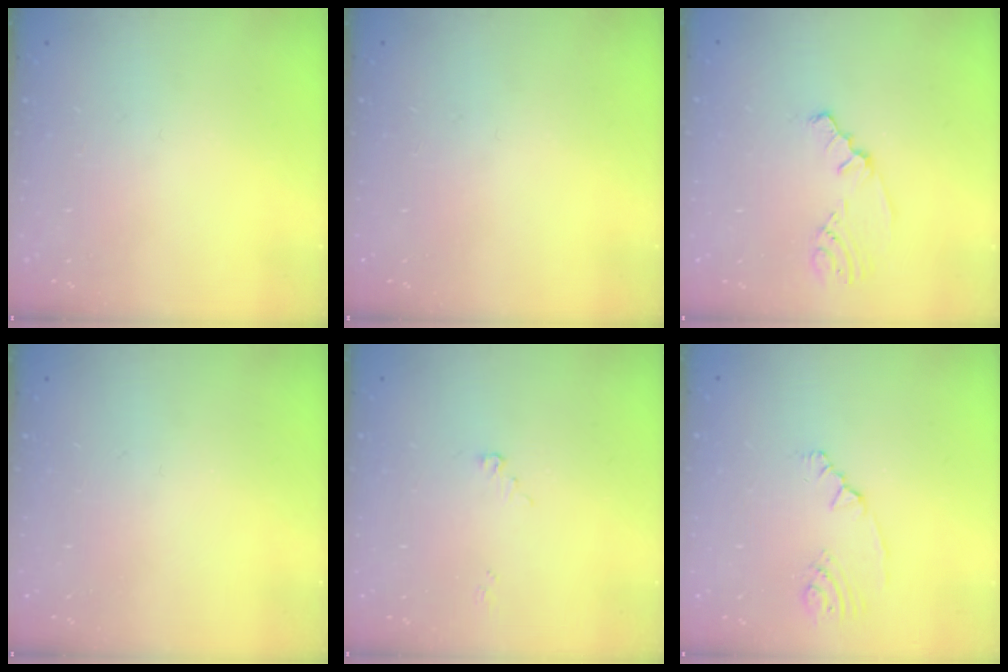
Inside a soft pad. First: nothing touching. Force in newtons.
{"total": 0.0}
{"total": 2.0, "press": 1.4, "slide": 1.4}
{"total": 0.0}
{"total": 2.4, "press": 2.4, "slide": 0.3}
{"total": 2.5, "press": 2.2, "slide": 1.1}